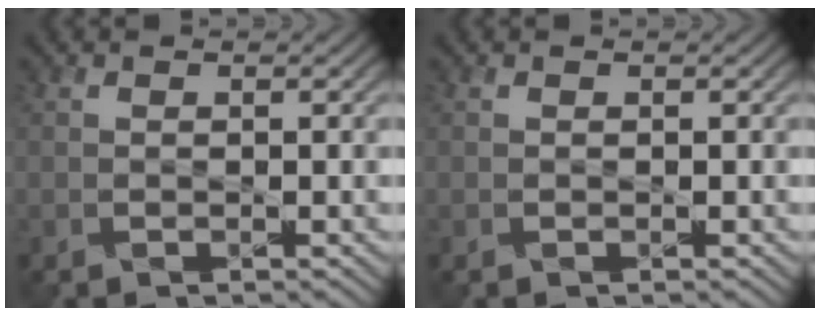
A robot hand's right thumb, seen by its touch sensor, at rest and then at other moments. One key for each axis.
{"total": 0.0}